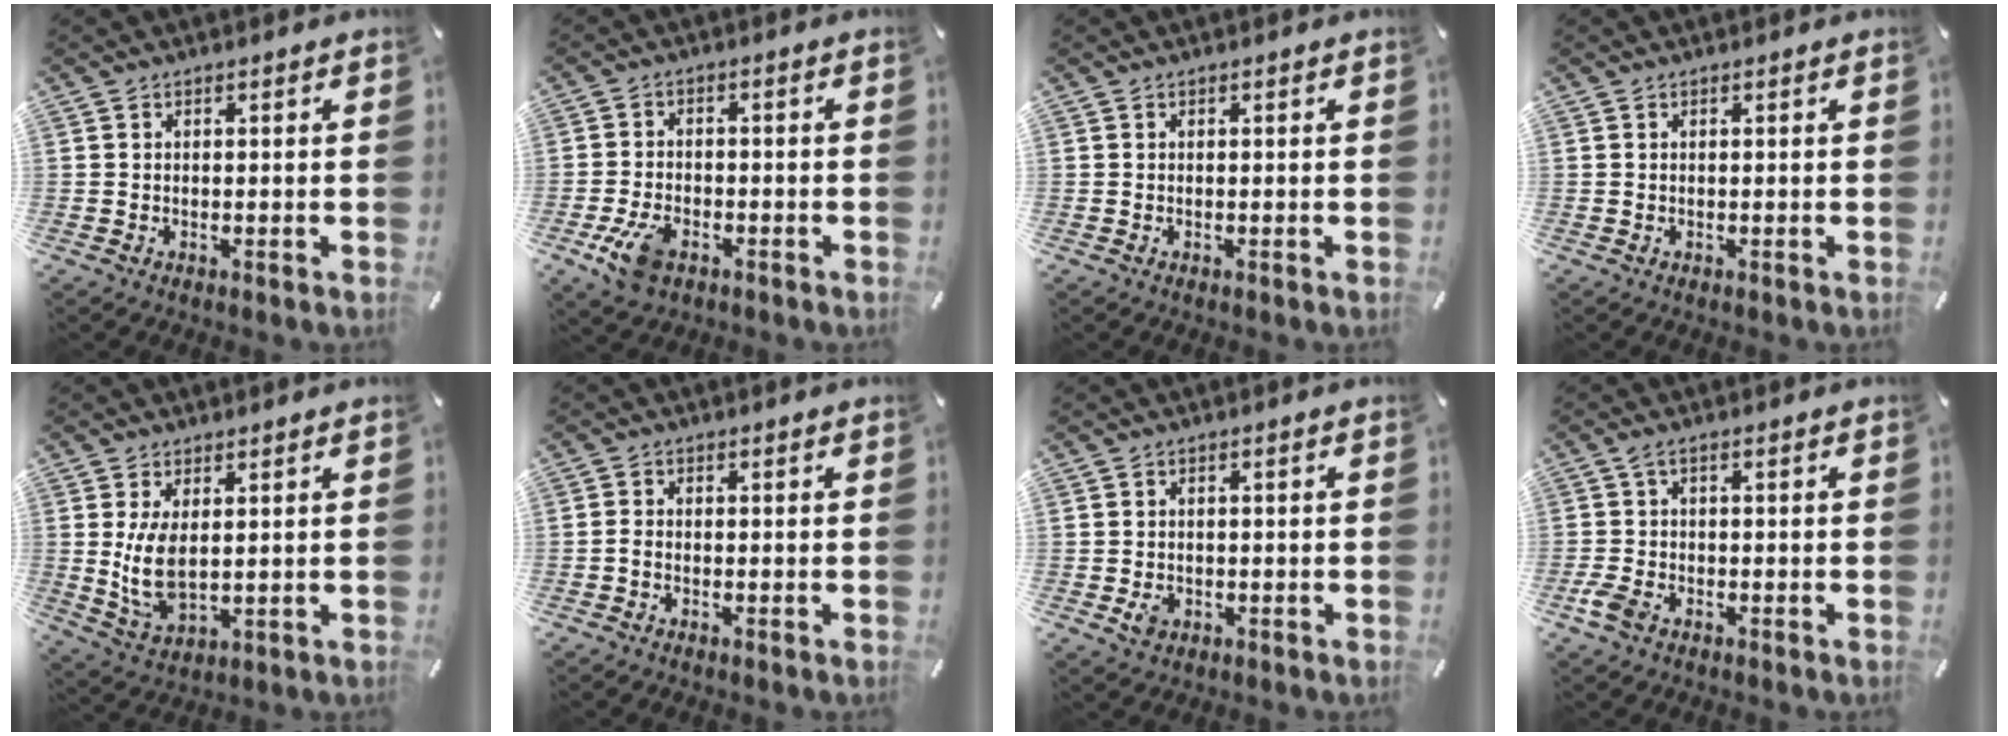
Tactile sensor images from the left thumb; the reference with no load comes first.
{"total": 7.5, "force": [-3.8, 4.3, 4.8], "torque": [-0.111, 0.008, -0.071]}
{"total": 0.0}
{"total": 0.0}
{"total": 7.9, "force": [1.4, 4.2, 6.6], "torque": [-0.156, -0.016, 0.022]}
{"total": 1.1, "force": [-0.7, 0.6, 0.7], "torque": [-0.015, 0.000, -0.013]}
{"total": 2.7, "force": [-0.9, 2.2, 1.3], "torque": [-0.023, -0.003, -0.017]}
{"total": 3.9, "force": [-1.5, 2.0, 3.0], "torque": [-0.075, 0.004, -0.031]}